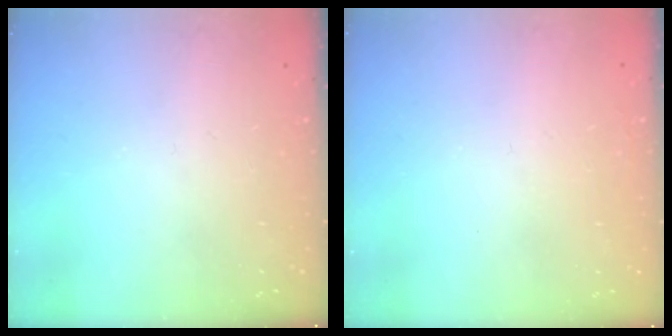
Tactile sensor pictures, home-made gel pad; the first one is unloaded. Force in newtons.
{"total": 1.6, "press": 1.6, "slide": 0.1}